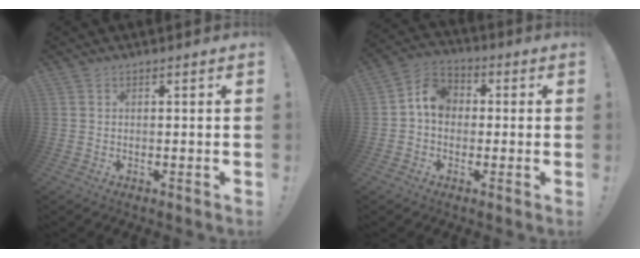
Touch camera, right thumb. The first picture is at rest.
{"total": 8.3, "force": [0.4, 6.8, 4.8], "torque": [-0.071, 0.016, 0.013]}